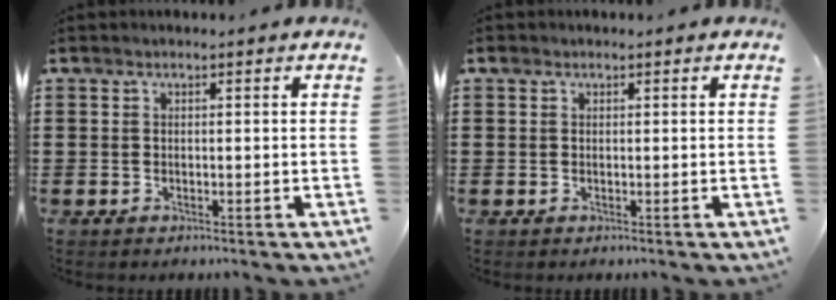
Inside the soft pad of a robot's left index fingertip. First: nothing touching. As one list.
[{"total": 0.5, "force": [0.2, 0.5, 0.2], "torque": [-0.005, 0.004, 0.004]}]